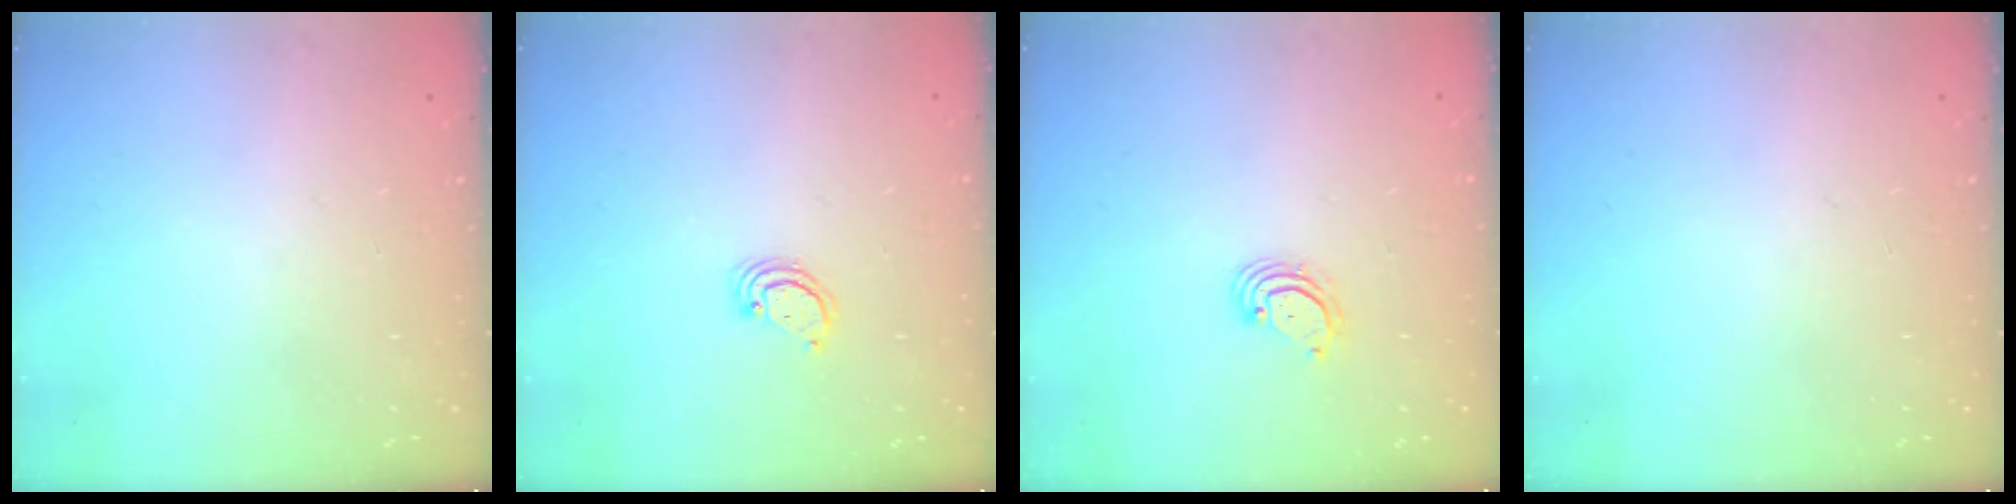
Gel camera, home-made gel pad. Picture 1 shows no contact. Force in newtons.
{"total": 2.3, "press": 2.3, "slide": 0.2}
{"total": 3.0, "press": 3.0, "slide": 0.2}
{"total": 0.0}